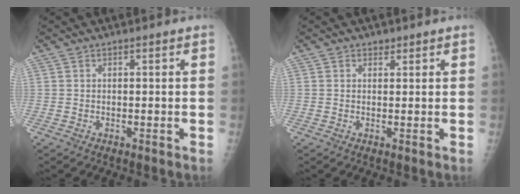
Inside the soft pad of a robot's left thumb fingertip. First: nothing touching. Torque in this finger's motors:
{"motor_torque": [0.01, 0.00, 0.02, 0.02, 0.00]}